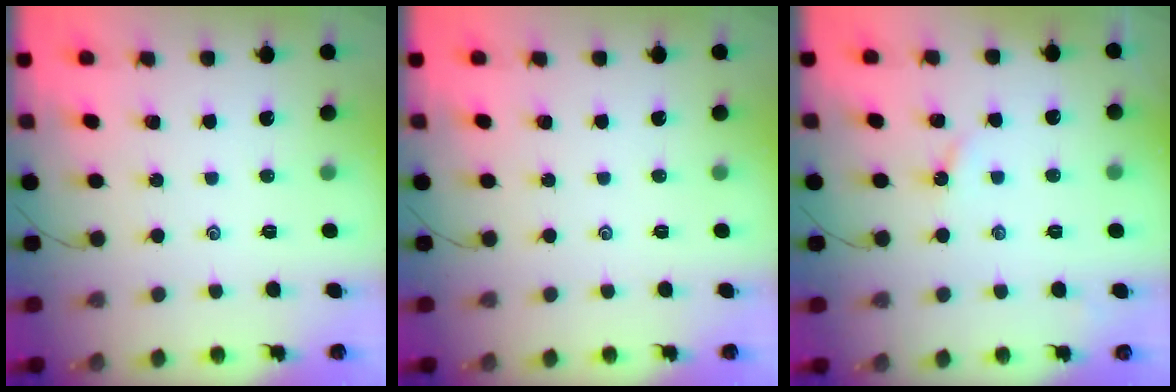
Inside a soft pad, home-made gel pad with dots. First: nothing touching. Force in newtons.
{"total": 0.0}
{"total": 2.0, "press": 2.0, "slide": 0.3}